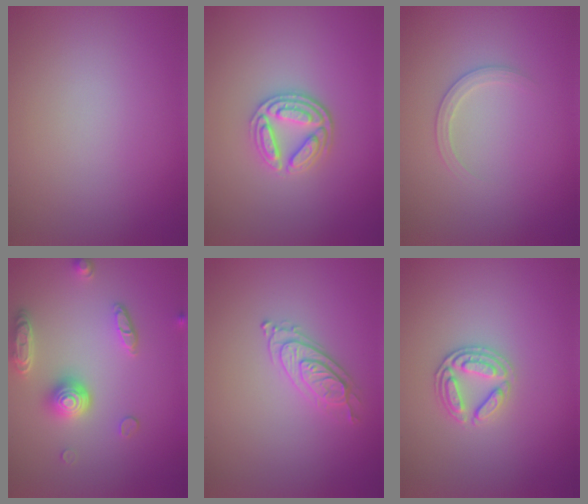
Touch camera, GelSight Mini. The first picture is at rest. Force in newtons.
{"total": 3.6, "press": 3.2, "slide": 1.8}
{"total": 1.6, "press": 1.6, "slide": 0.1}
{"total": 4.6, "press": 3.7, "slide": 2.8}
{"total": 2.2, "press": 2.2, "slide": 0.4}
{"total": 2.6, "press": 2.5, "slide": 0.6}